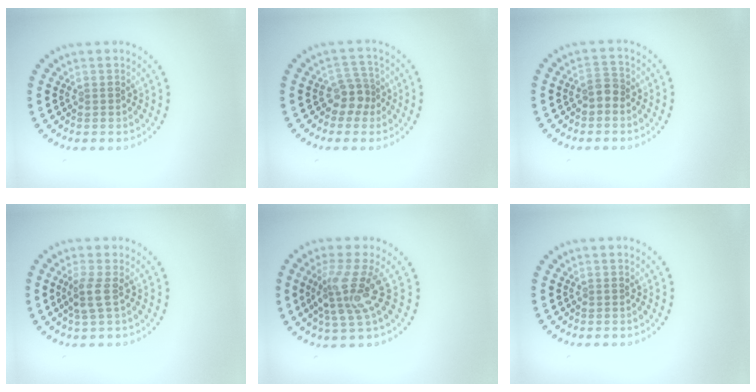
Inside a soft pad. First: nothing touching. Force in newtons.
{"total": 2.4, "press": 1.9, "slide": 1.6}
{"total": 1.4, "press": 1.3, "slide": 0.7}
{"total": 1.8, "press": 1.5, "slide": 1.0}
{"total": 3.9, "press": 3.1, "slide": 2.4}
{"total": 0.0}